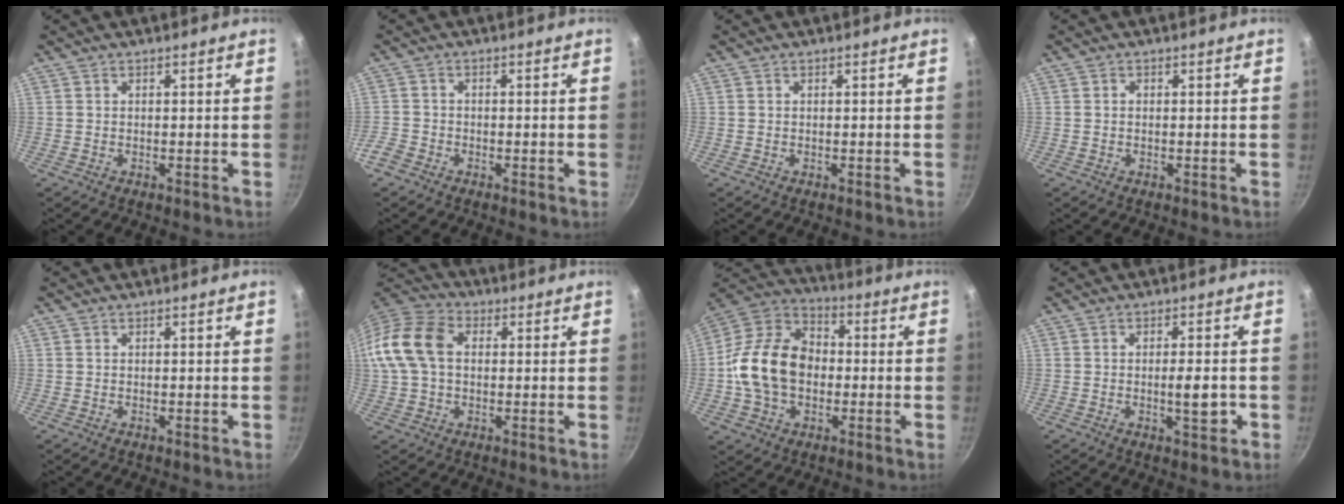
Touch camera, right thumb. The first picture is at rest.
{"total": 3.0, "force": [-2.1, 1.9, 1.0], "torque": [-0.024, 0.011, -0.046]}
{"total": 0.0}
{"total": 0.7, "force": [0.0, 0.5, 0.4], "torque": [-0.005, 0.004, -0.001]}
{"total": 0.0}
{"total": 13.6, "force": [1.5, 9.5, 9.5], "torque": [-0.172, 0.028, 0.013]}
{"total": 17.4, "force": [-1.4, 12.8, 11.7], "torque": [-0.182, 0.036, -0.040]}
{"total": 4.7, "force": [-1.0, 1.4, 4.3], "torque": [-0.050, 0.004, -0.015]}